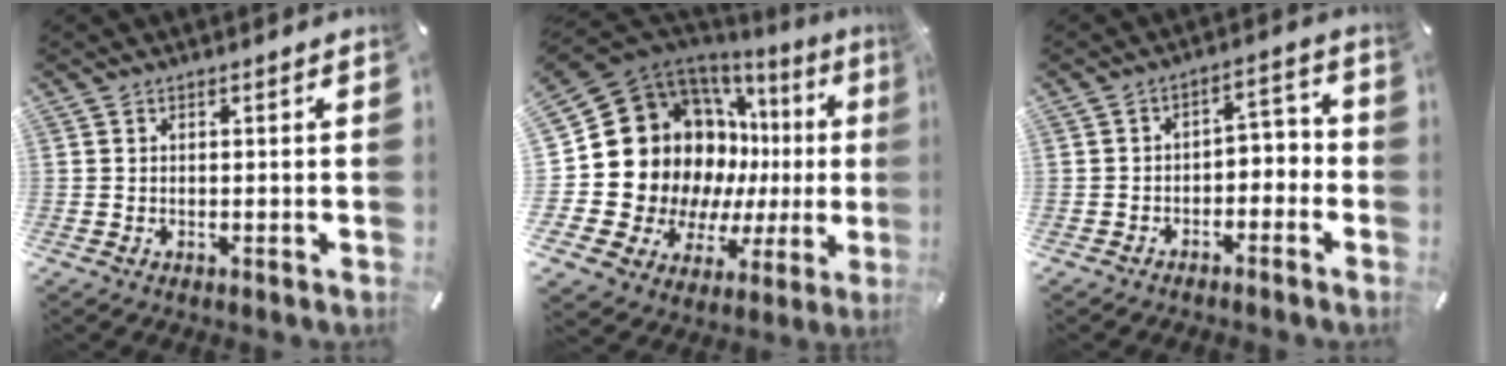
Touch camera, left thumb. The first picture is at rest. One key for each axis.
{"total": 26.3, "fx": 3.5, "fy": 20.2, "fz": 16.5, "tx": -0.284, "ty": -0.067, "tz": 0.113}
{"total": 4.1, "fx": -3.0, "fy": 2.4, "fz": 1.4, "tx": -0.025, "ty": 0.016, "tz": -0.061}